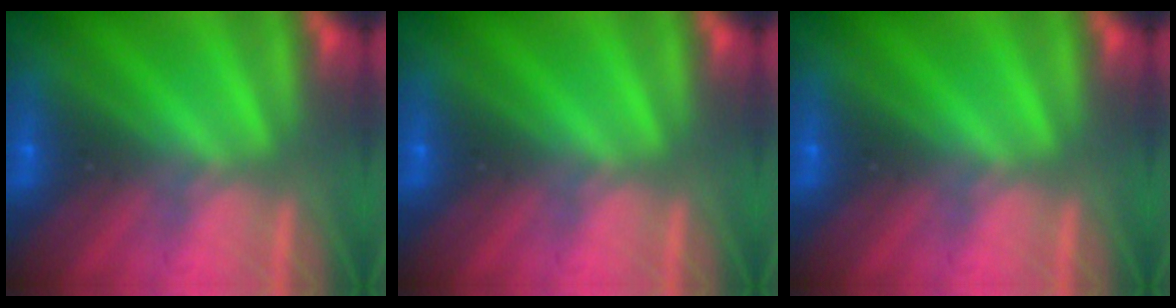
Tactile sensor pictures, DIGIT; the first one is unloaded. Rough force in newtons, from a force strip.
{"total": 0.0}
{"total": 0.0}